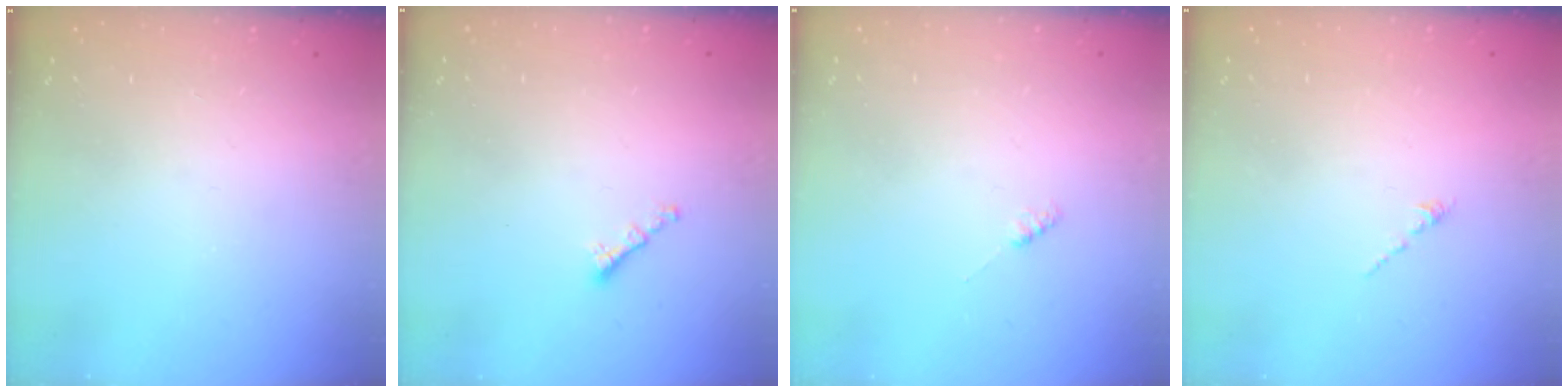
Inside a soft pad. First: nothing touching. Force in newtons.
{"total": 1.2, "press": 1.1, "slide": 0.5}
{"total": 1.9, "press": 1.9, "slide": 0.3}
{"total": 0.0}